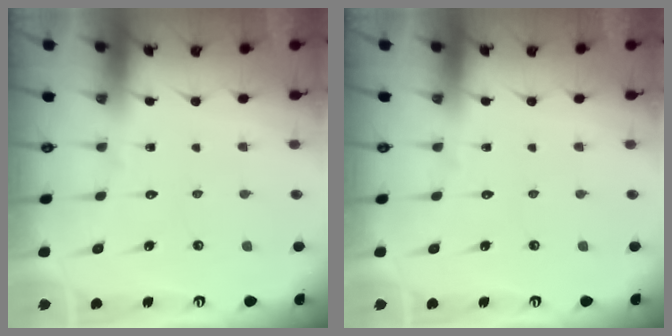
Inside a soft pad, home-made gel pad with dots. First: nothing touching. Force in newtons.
{"total": 0.0}